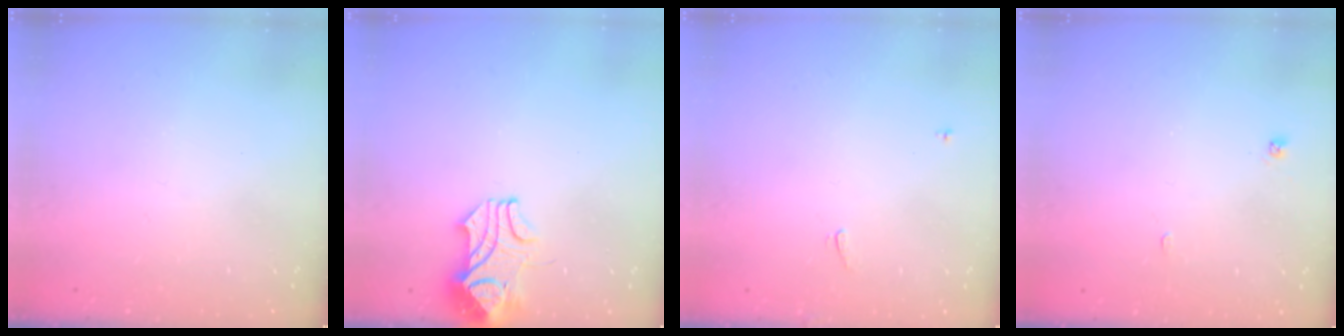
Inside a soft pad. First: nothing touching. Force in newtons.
{"total": 2.4, "press": 2.2, "slide": 1.0}
{"total": 1.7, "press": 1.7, "slide": 0.3}
{"total": 4.6, "press": 4.5, "slide": 0.2}